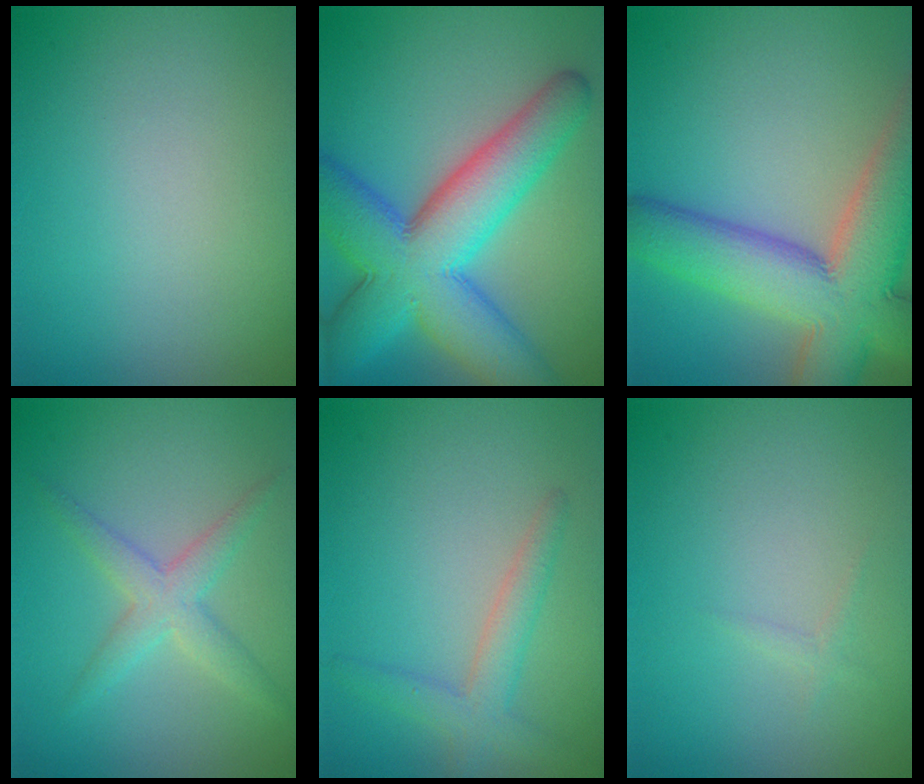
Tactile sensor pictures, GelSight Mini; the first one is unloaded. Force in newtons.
{"total": 11.8, "press": 11.8, "slide": 0.1}
{"total": 11.7, "press": 11.7, "slide": 0.6}
{"total": 2.8, "press": 2.8, "slide": 0.1}
{"total": 2.7, "press": 2.7, "slide": 0.3}
{"total": 0.5, "press": 0.5, "slide": 0.0}